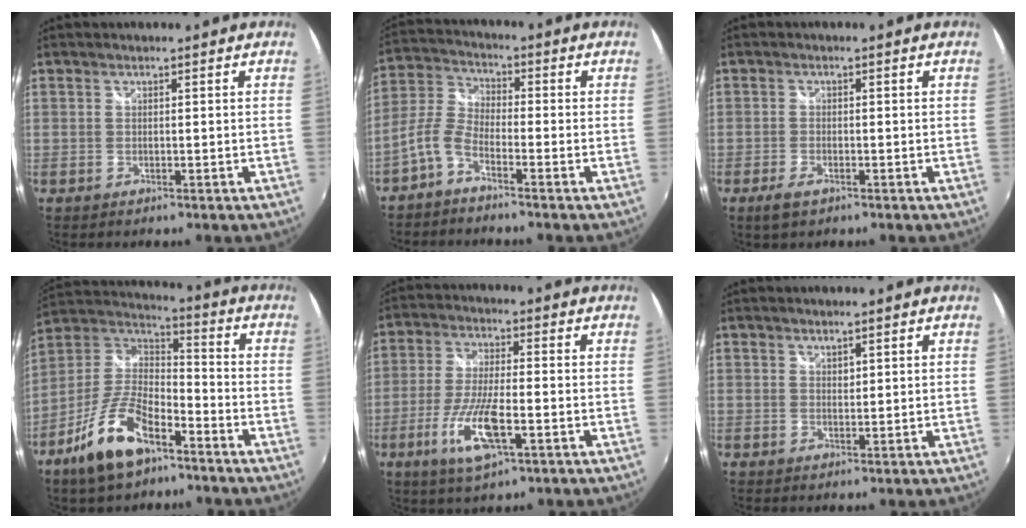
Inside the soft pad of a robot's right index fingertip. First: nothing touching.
{"total": 5.2, "force": [-3.2, 2.1, 3.5], "torque": [-0.090, 0.016, -0.074]}
{"total": 3.2, "force": [-2.1, 1.3, 2.0], "torque": [-0.049, -0.007, -0.039]}
{"total": 15.8, "force": [-9.0, 6.7, 11.1], "torque": [-0.236, -0.008, -0.169]}
{"total": 11.0, "force": [-4.2, 2.8, 9.8], "torque": [-0.204, -0.014, -0.080]}
{"total": 1.1, "force": [0.9, 0.5, 0.3], "torque": [-0.001, 0.000, 0.016]}